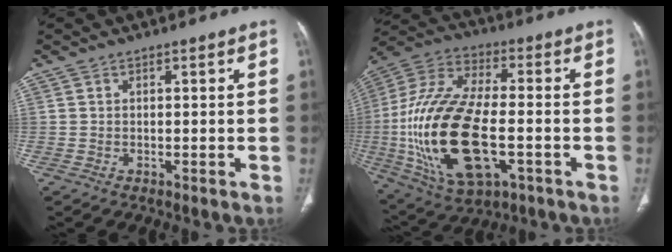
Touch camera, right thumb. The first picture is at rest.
{"total": 26.0, "force": [-4.8, 12.5, 22.3], "torque": [-0.477, 0.009, -0.072]}